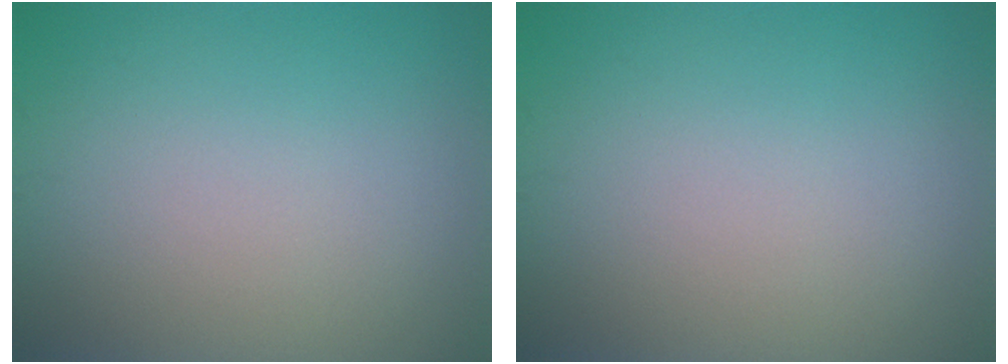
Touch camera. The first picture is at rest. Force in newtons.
{"total": 0.0}